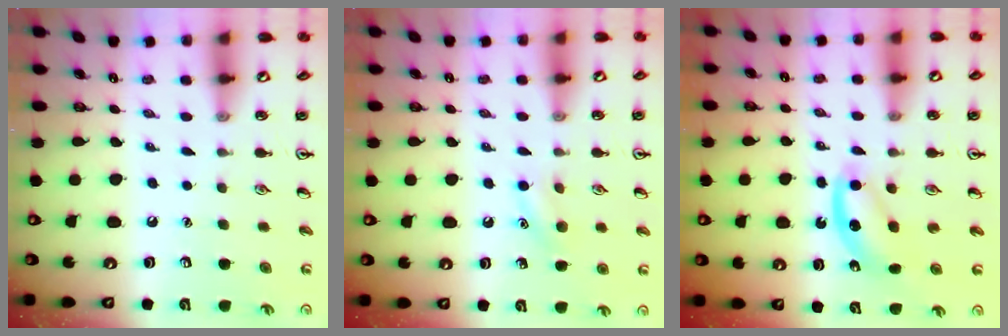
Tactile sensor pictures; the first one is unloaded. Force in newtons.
{"total": 7.4, "press": 7.0, "slide": 2.3}
{"total": 4.1, "press": 4.1, "slide": 0.7}